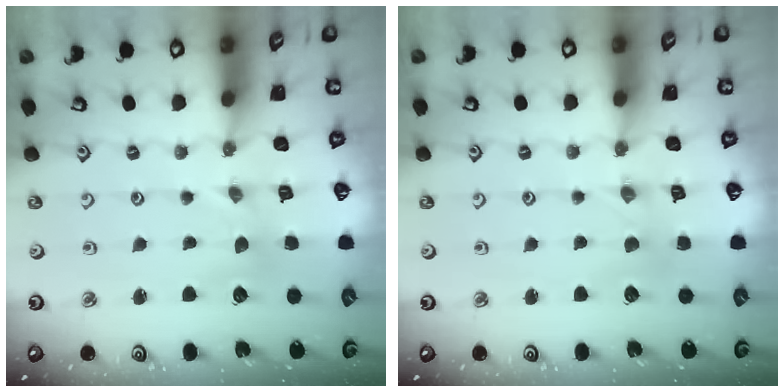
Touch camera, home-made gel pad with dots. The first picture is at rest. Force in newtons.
{"total": 1.0, "press": 1.0, "slide": 0.2}